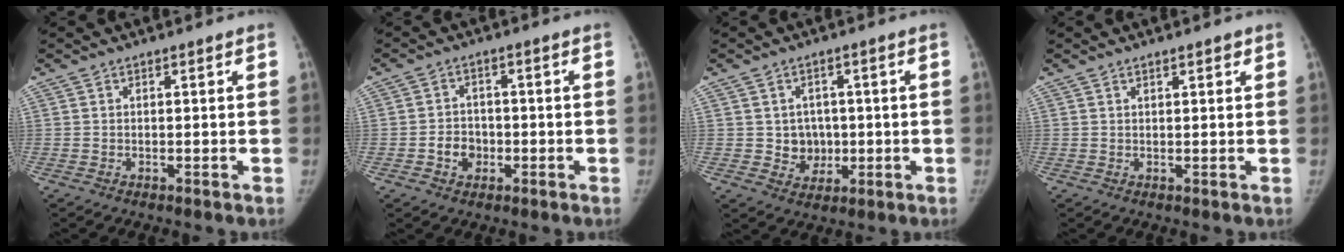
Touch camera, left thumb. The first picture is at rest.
{"total": 4.4, "force": [-1.4, 3.7, 2.0], "torque": [-0.011, 0.013, -0.024]}
{"total": 5.4, "force": [0.0, 4.9, 2.1], "torque": [0.000, 0.005, 0.006]}
{"total": 1.5, "force": [1.1, 0.5, 1.0], "torque": [-0.012, -0.004, 0.014]}